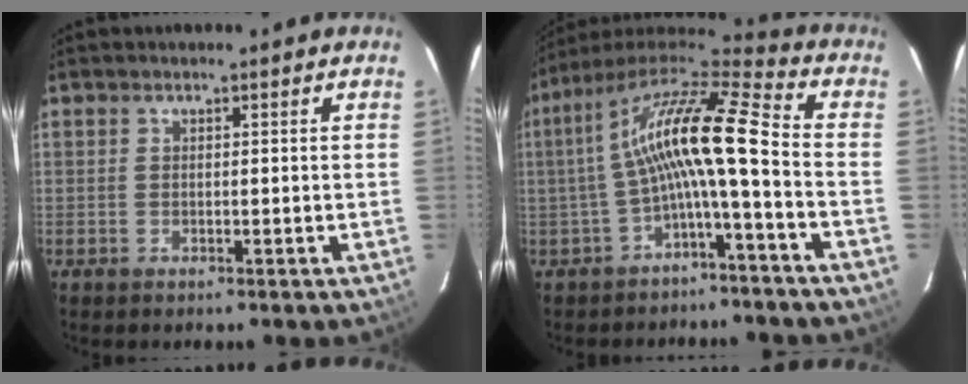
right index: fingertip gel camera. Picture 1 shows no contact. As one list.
[{"total": 15.0, "force": [-1.8, 1.9, 14.8], "torque": [-0.283, 0.022, -0.039]}]